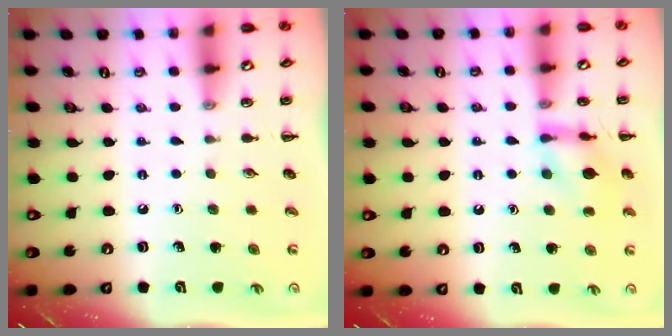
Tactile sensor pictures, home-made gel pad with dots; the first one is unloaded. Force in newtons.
{"total": 11.2, "press": 11.1, "slide": 0.9}